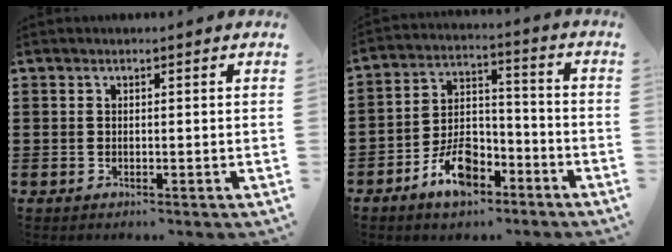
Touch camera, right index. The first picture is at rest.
{"total": 8.6, "force": [-5.4, 4.5, 5.0], "torque": [-0.105, 0.016, -0.100]}